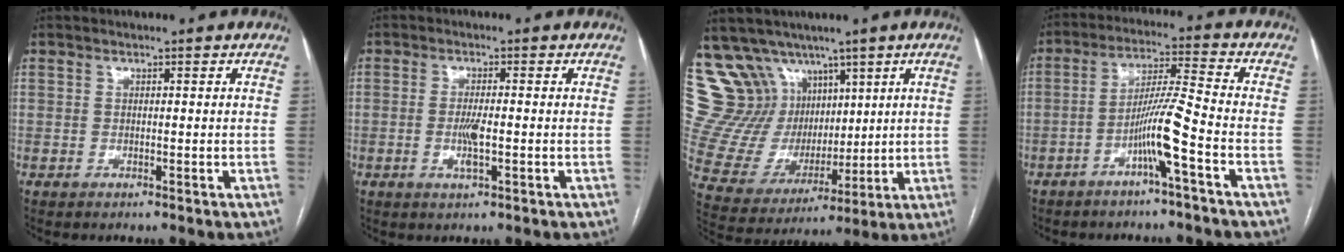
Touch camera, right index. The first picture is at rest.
{"total": 3.2, "force": [-0.6, 0.5, 3.1], "torque": [-0.066, -0.005, -0.011]}
{"total": 14.4, "force": [9.5, 9.9, 4.4], "torque": [-0.095, 0.048, 0.200]}
{"total": 7.9, "force": [-3.5, -0.9, 7.0], "torque": [-0.135, 0.012, -0.067]}